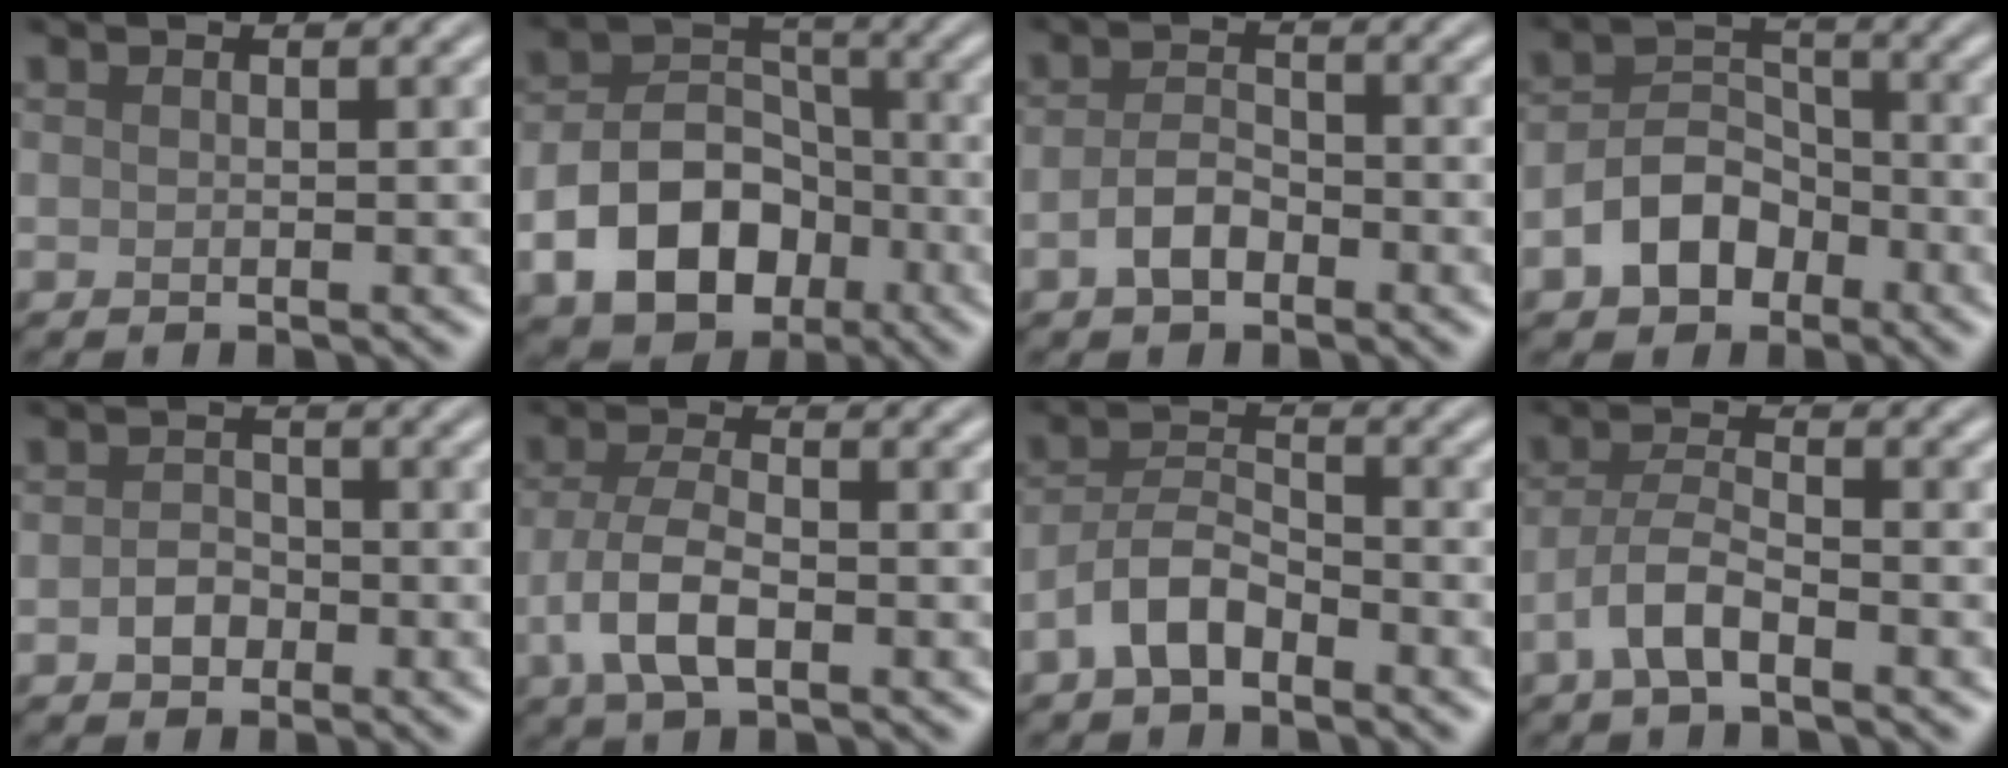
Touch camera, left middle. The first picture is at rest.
{"total": 8.4, "force": [-3.3, 5.8, 5.0], "torque": [-0.086, -0.001, -0.064]}
{"total": 2.7, "force": [-1.3, 1.5, 1.8], "torque": [-0.037, 0.006, -0.029]}
{"total": 4.8, "force": [-2.4, 3.4, 2.5], "torque": [-0.041, 0.005, -0.050]}
{"total": 1.9, "force": [-0.8, 1.5, 1.0], "torque": [-0.018, 0.003, -0.019]}
{"total": 4.5, "force": [-1.6, 2.1, 3.7], "torque": [-0.078, 0.001, -0.036]}
{"total": 3.9, "force": [-2.4, 1.9, 2.4], "torque": [-0.045, 0.013, -0.052]}
{"total": 3.5, "force": [-1.9, 1.2, 2.7], "torque": [-0.058, 0.008, -0.046]}